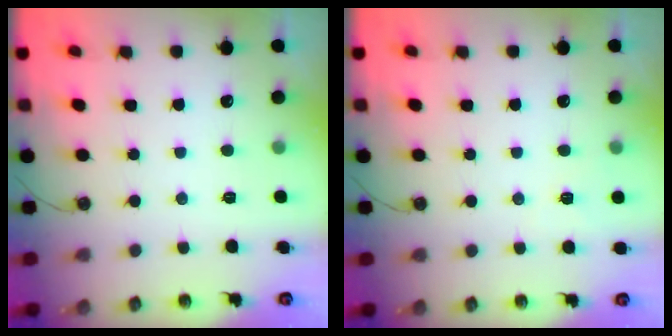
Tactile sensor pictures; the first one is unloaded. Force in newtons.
{"total": 3.0, "press": 2.4, "slide": 1.8}